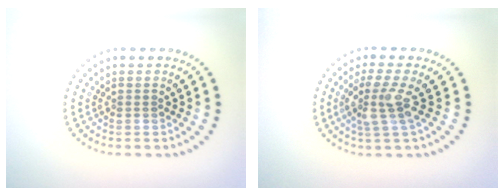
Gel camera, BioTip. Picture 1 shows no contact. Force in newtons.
{"total": 3.1, "press": 2.6, "slide": 1.6}